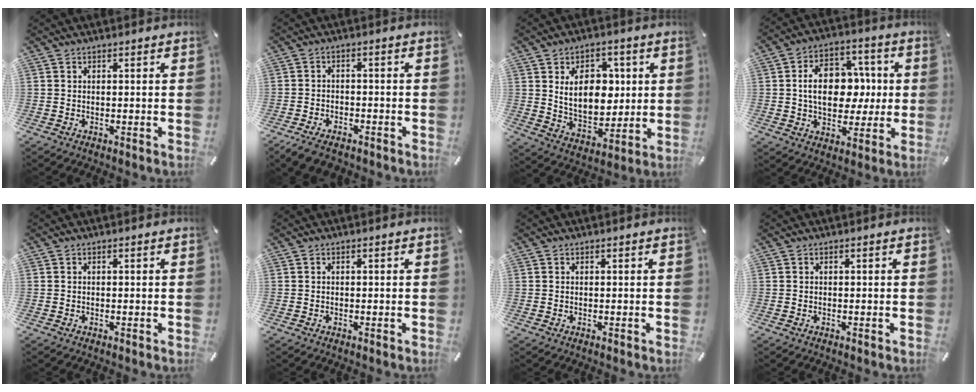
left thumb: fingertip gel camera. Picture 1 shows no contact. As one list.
[{"total": 4.2, "force": [-3.3, 1.9, 1.7], "torque": [-0.039, 0.014, -0.067]}, {"total": 13.3, "force": [3.3, 9.4, 8.8], "torque": [-0.143, 0.002, 0.061]}, {"total": 14.4, "force": [0.8, 10.6, 9.7], "torque": [-0.154, 0.010, 0.016]}, {"total": 0.0}, {"total": 0.0}, {"total": 0.0}, {"total": 0.0}]